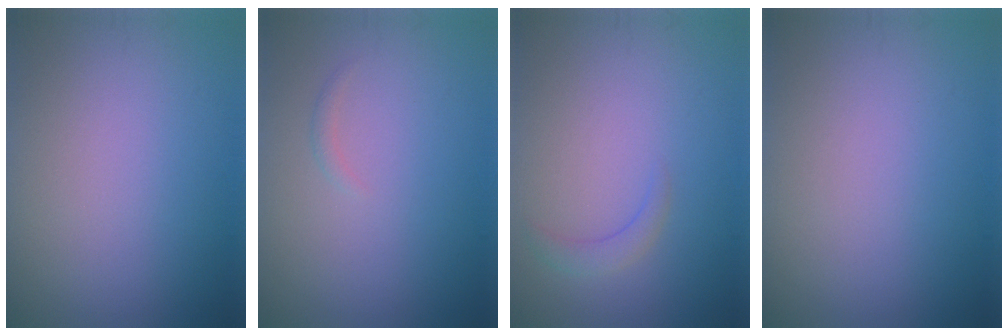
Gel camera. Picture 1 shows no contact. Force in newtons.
{"total": 0.5, "press": 0.5, "slide": 0.0}
{"total": 1.4, "press": 1.3, "slide": 0.3}
{"total": 0.0}